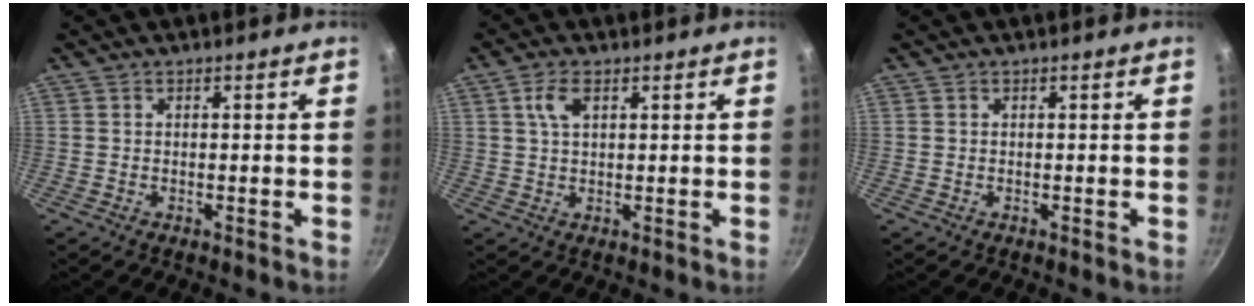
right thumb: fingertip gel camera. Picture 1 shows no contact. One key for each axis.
{"total": 4.0, "fx": 1.6, "fy": 2.1, "fz": 3.0, "tx": -0.054, "ty": 0.000, "tz": 0.031}
{"total": 0.0}